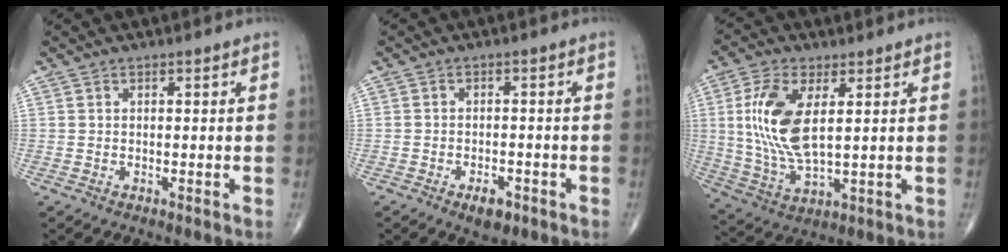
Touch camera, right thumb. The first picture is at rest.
{"total": 3.7, "force": [-2.1, 1.9, 2.4], "torque": [-0.032, 0.006, -0.029]}
{"total": 13.3, "force": [2.8, 5.8, 11.7], "torque": [-0.250, -0.012, 0.063]}